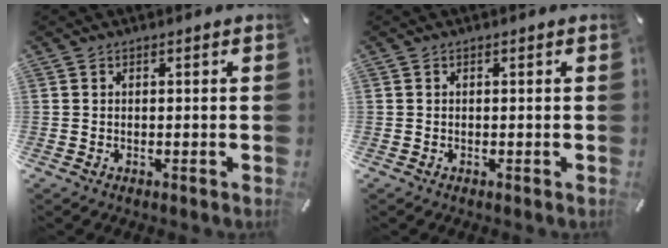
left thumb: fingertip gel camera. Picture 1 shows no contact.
{"total": 0.0}